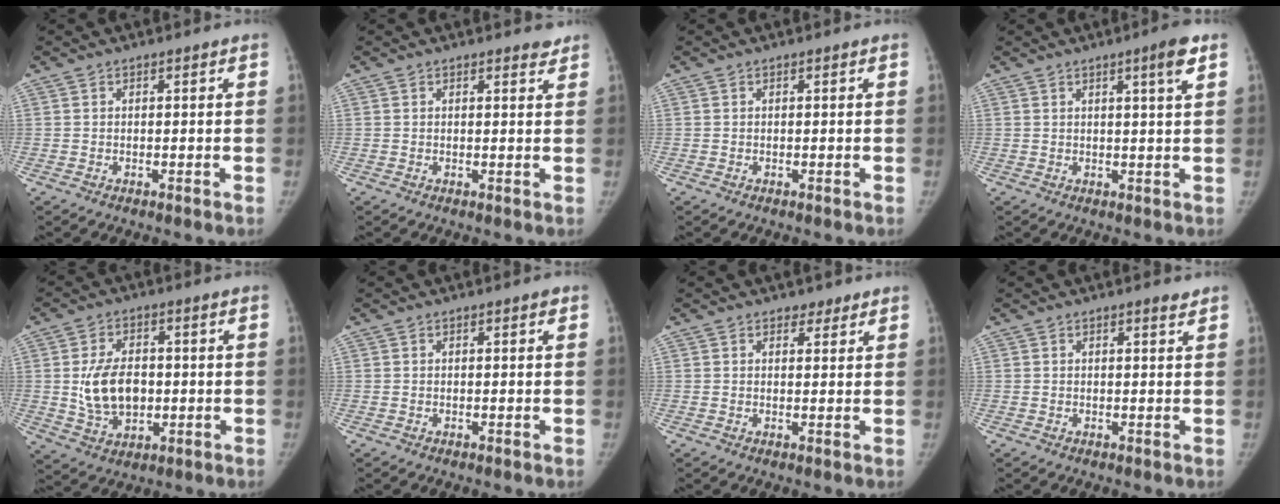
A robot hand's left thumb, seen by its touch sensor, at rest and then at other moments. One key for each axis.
{"total": 1.6, "fx": 1.5, "fy": 0.5, "fz": 0.5, "tx": 0.001, "ty": -0.011, "tz": 0.015}
{"total": 0.0}
{"total": 4.2, "fx": 2.2, "fy": 0.0, "fz": 3.6, "tx": -0.051, "ty": -0.012, "tz": 0.031}
{"total": 10.3, "fx": 0.0, "fy": 6.9, "fz": 7.7, "tx": -0.119, "ty": -0.002, "tz": 0.007}
{"total": 0.5, "fx": 0.3, "fy": 0.2, "fz": 0.4, "tx": -0.007, "ty": 0.000, "tz": 0.002}
{"total": 2.2, "fx": 1.7, "fy": 1.3, "fz": 0.6, "tx": 0.006, "ty": -0.010, "tz": 0.020}
{"total": 1.3, "fx": 1.0, "fy": 0.2, "fz": 0.8, "tx": -0.011, "ty": -0.007, "tz": 0.015}